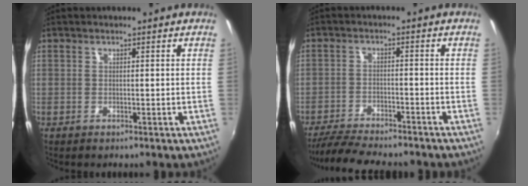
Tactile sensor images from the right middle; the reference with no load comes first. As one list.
[{"total": 10.5, "force": [-9.4, 1.8, 4.3], "torque": [-0.109, -0.017, -0.154]}]